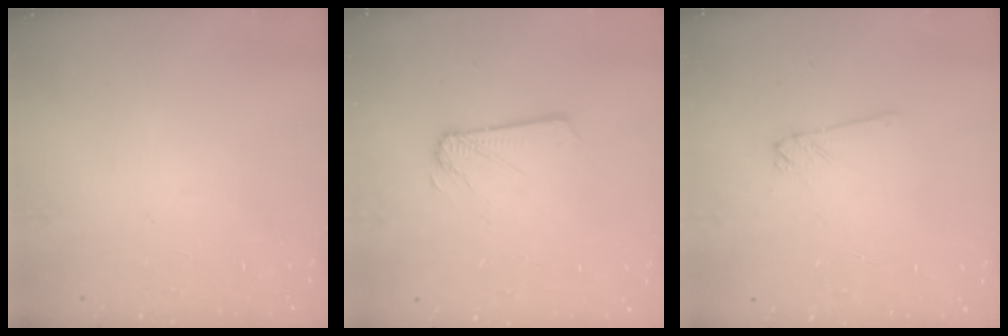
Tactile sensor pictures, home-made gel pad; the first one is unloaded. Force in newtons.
{"total": 2.2, "press": 2.2, "slide": 0.0}
{"total": 1.7, "press": 1.7, "slide": 0.1}